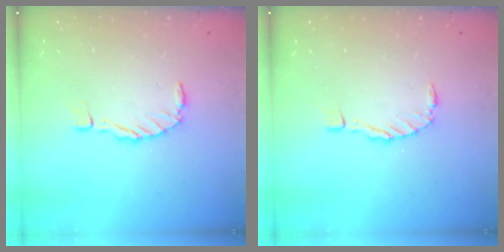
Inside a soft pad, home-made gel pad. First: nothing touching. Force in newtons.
{"total": 0.0}